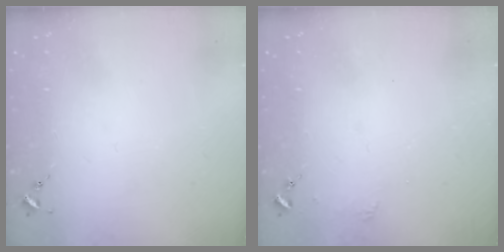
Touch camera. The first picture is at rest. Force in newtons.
{"total": 2.4, "press": 2.4, "slide": 0.2}